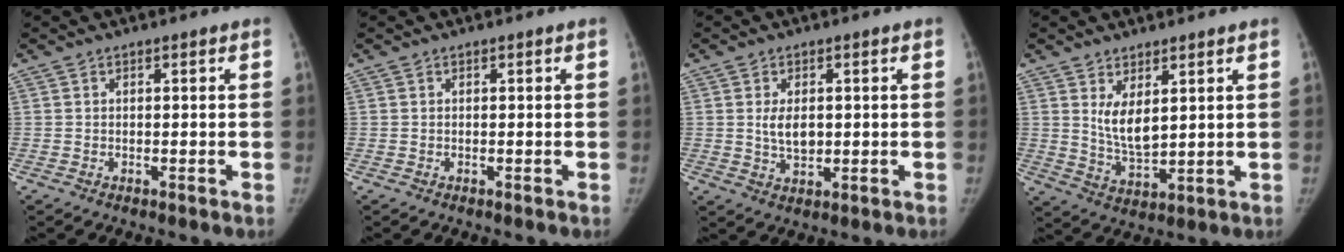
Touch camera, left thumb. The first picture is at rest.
{"total": 0.0}
{"total": 4.5, "force": [0.5, 2.8, 3.5], "torque": [-0.052, -0.008, 0.015]}
{"total": 6.5, "force": [2.5, 3.0, 5.2], "torque": [-0.081, -0.032, 0.061]}